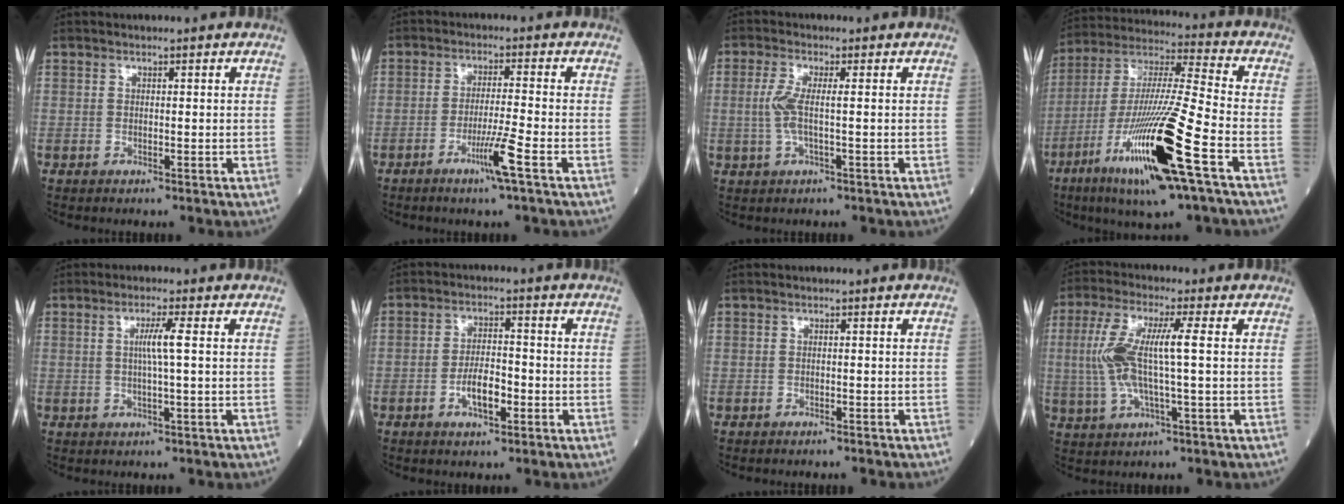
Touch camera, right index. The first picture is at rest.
{"total": 5.4, "force": [-2.8, -0.9, 4.5], "torque": [-0.086, -0.011, -0.055]}
{"total": 4.0, "force": [0.0, 0.6, 4.0], "torque": [-0.098, 0.001, -0.003]}
{"total": 20.6, "force": [-8.9, 0.6, 18.6], "torque": [-0.372, -0.033, -0.165]}
{"total": 3.3, "force": [0.4, -0.7, 3.2], "torque": [-0.062, -0.002, 0.006]}
{"total": 5.2, "force": [-2.0, 1.8, 4.4], "torque": [-0.084, 0.004, -0.036]}
{"total": 1.9, "force": [-1.8, 0.0, 0.5], "torque": [-0.011, -0.002, -0.021]}
{"total": 9.6, "force": [0.6, 1.3, 9.5], "torque": [-0.213, 0.015, 0.011]}